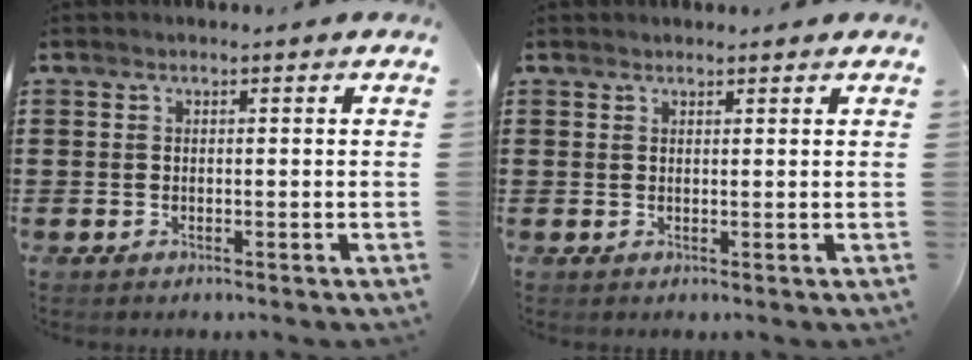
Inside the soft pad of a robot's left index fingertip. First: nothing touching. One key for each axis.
{"total": 1.0, "fx": 0.9, "fy": 0.2, "fz": 0.1, "tx": -0.004, "ty": 0.000, "tz": 0.019}